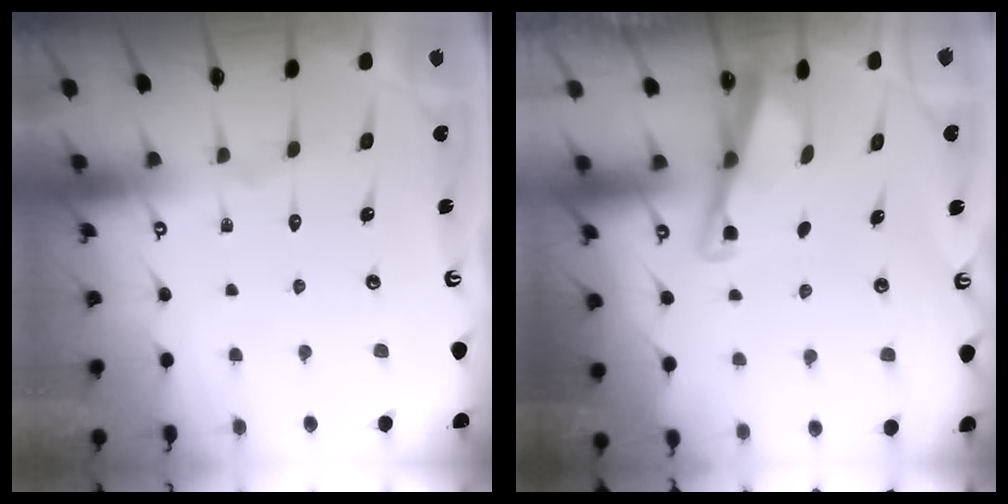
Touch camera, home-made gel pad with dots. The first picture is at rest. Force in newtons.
{"total": 2.9, "press": 2.9, "slide": 0.4}